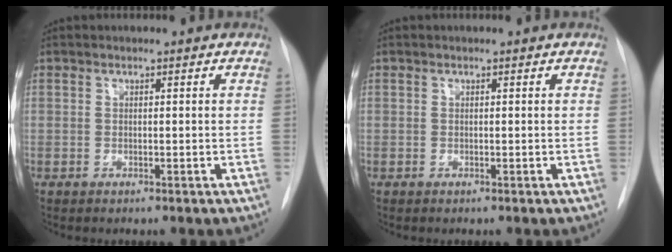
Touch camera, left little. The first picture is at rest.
{"total": 0.0}